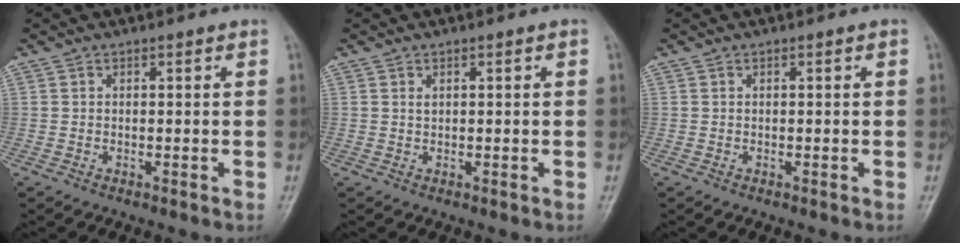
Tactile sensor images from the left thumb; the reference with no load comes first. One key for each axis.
{"total": 0.8, "fx": 0.3, "fy": 0.4, "fz": 0.7, "tx": -0.012, "ty": 0.006, "tz": 0.009}
{"total": 0.0}